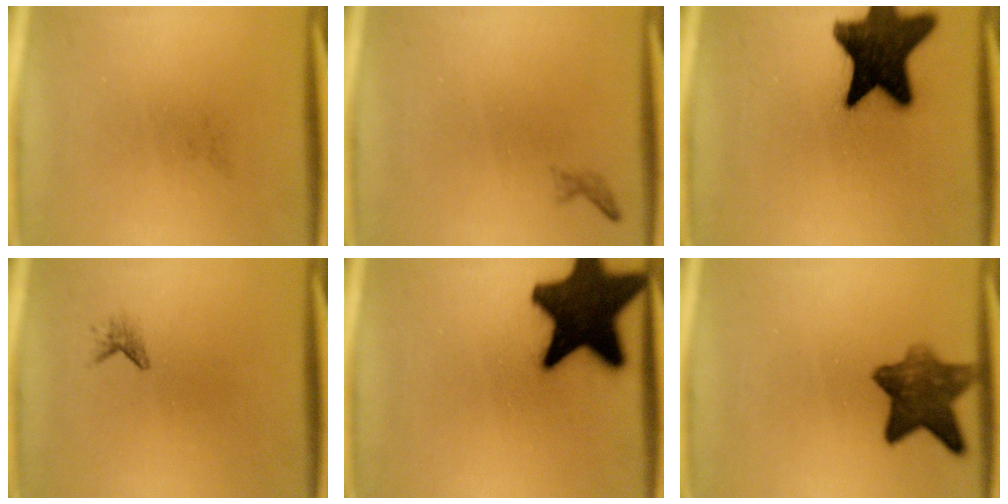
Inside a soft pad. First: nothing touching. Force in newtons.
{"total": 0.6}
{"total": 19.3}
{"total": 1.0}
{"total": 19.6}
{"total": 8.5}